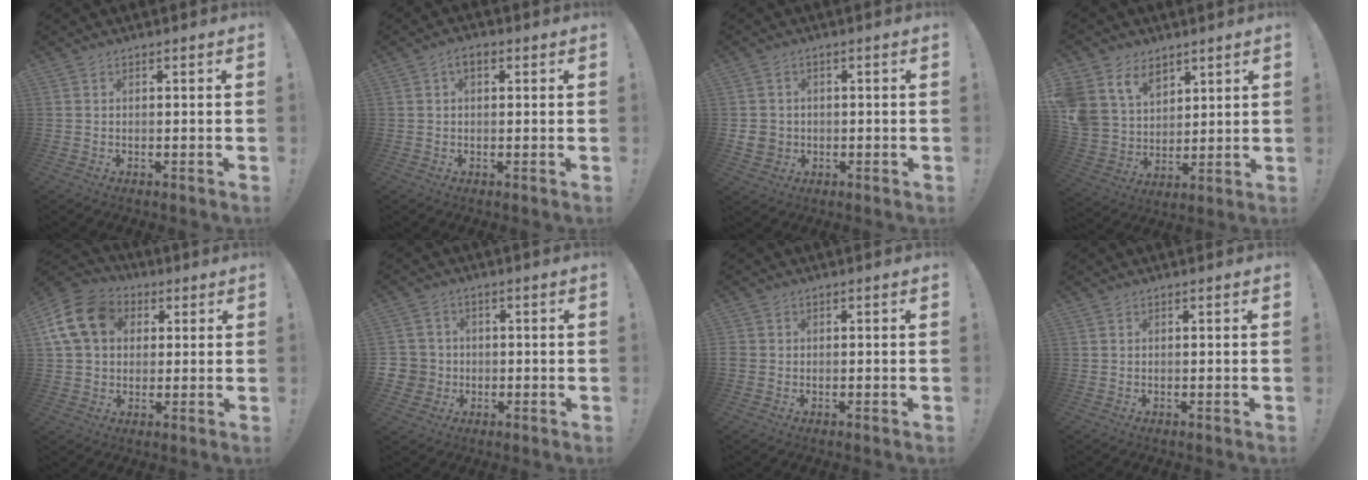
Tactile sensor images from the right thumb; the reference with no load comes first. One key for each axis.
{"total": 3.3, "fx": 1.0, "fy": 1.9, "fz": 2.5, "tx": -0.039, "ty": 0.004, "tz": 0.016}
{"total": 4.9, "fx": -0.1, "fy": 4.5, "fz": 1.8, "tx": -0.041, "ty": 0.003, "tz": 0.000}
{"total": 12.0, "fx": 7.7, "fy": 8.2, "fz": 4.2, "tx": -0.101, "ty": -0.045, "tz": 0.154}
{"total": 15.5, "fx": 4.5, "fy": 12.3, "fz": 8.3, "tx": -0.153, "ty": 0.003, "tz": 0.094}
{"total": 5.9, "fx": -0.7, "fy": 5.7, "fz": 1.2, "tx": -0.035, "ty": 0.011, "tz": -0.010}
{"total": 1.3, "fx": -0.3, "fy": 1.3, "fz": -0.2, "tx": -0.004, "ty": 0.007, "tz": -0.003}
{"total": 0.0}